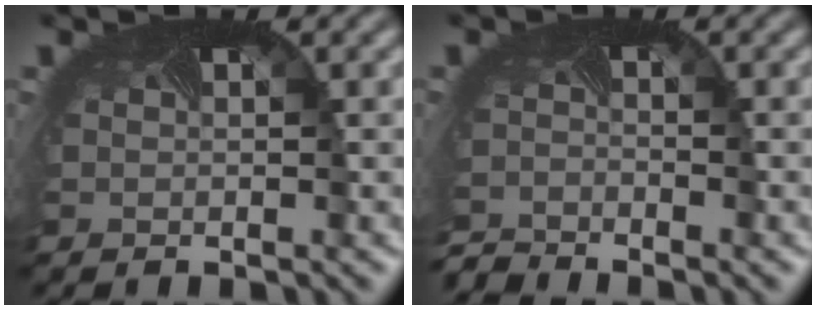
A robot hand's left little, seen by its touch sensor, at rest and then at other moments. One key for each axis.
{"total": 2.9, "fx": -2.8, "fy": -0.2, "fz": -0.5, "tx": -0.003, "ty": -0.021, "tz": -0.061}